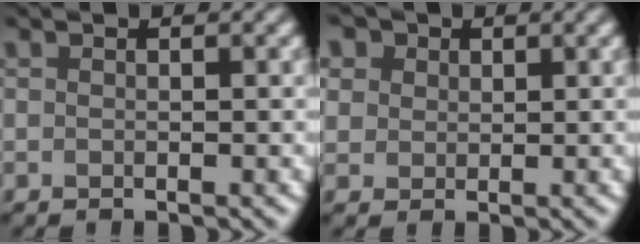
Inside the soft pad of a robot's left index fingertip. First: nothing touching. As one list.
[{"total": 7.6, "force": [4.0, 5.5, 3.4], "torque": [-0.088, 0.022, 0.054]}]